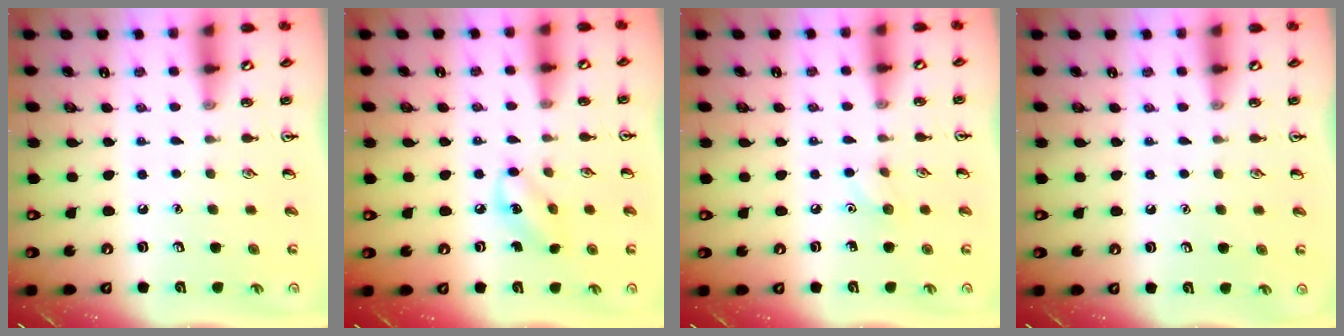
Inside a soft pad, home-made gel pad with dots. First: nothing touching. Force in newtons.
{"total": 5.2, "press": 5.1, "slide": 0.8}
{"total": 5.5, "press": 5.2, "slide": 1.8}
{"total": 0.0}